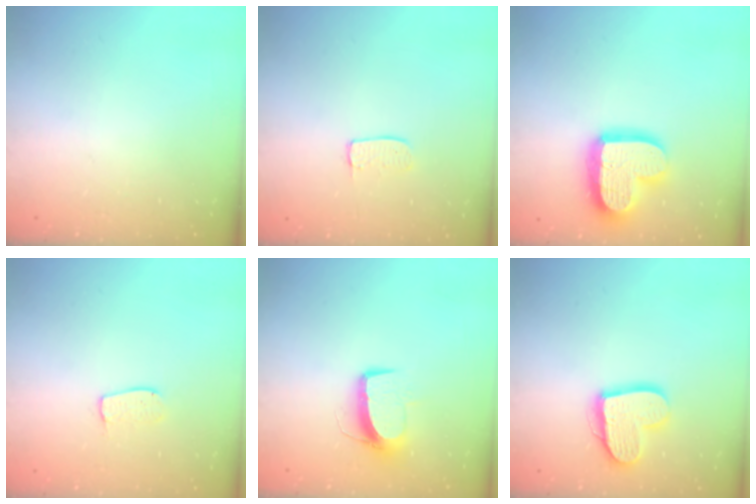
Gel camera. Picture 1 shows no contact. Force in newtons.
{"total": 5.8, "press": 5.8, "slide": 0.3}
{"total": 17.7, "press": 17.6, "slide": 1.3}
{"total": 6.5, "press": 6.5, "slide": 0.5}
{"total": 10.2, "press": 10.2, "slide": 0.5}
{"total": 14.8, "press": 14.7, "slide": 1.3}